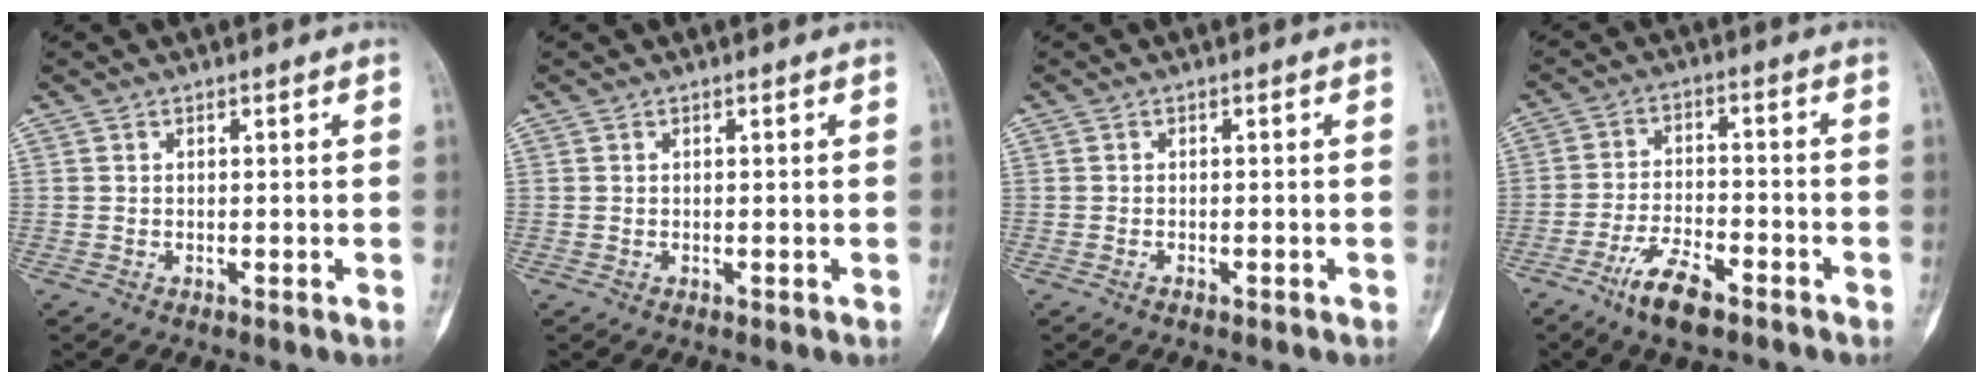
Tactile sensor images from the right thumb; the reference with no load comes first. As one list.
[{"total": 0.0}, {"total": 0.9, "force": [-0.6, 0.4, 0.4], "torque": [-0.006, 0.002, -0.013]}, {"total": 8.8, "force": [-5.9, 3.2, 5.7], "torque": [-0.103, 0.027, -0.109]}]